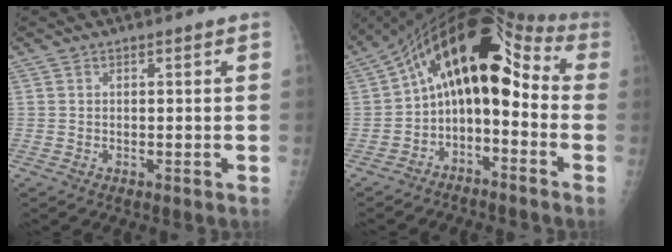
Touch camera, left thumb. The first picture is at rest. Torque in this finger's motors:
{"motor_torque": [1.19, 3.82, 1.59, -1.18, 0.31]}